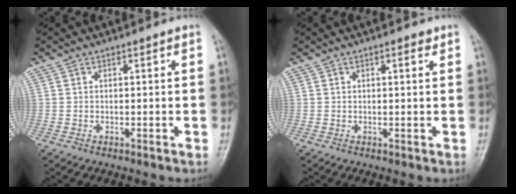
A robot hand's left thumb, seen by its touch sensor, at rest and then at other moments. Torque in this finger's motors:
{"motor_torque": [-0.57, 0.04, -0.37, -0.04, 0.06]}